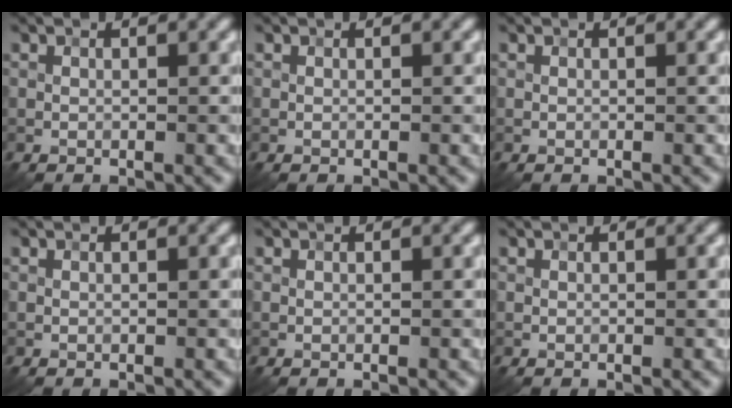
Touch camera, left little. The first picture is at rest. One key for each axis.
{"total": 0.0}
{"total": 0.0}
{"total": 0.0}
{"total": 0.0}
{"total": 0.0}